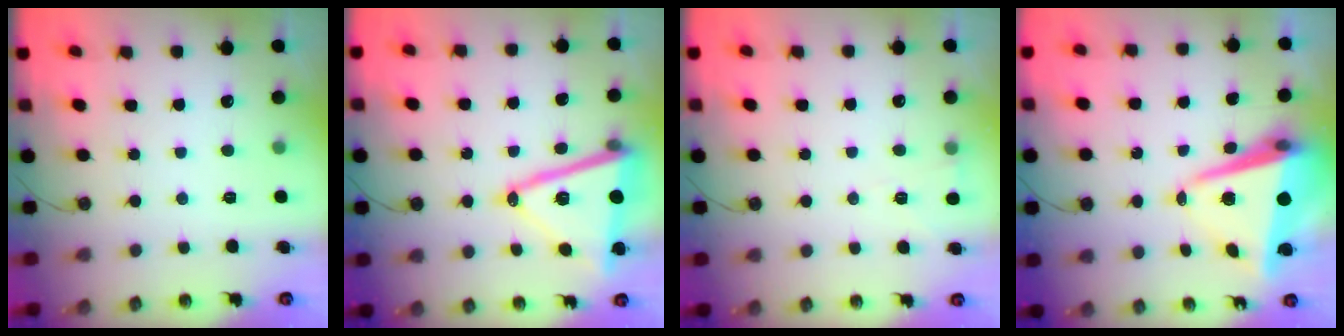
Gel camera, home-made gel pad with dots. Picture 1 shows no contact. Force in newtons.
{"total": 18.1, "press": 18.0, "slide": 2.5}
{"total": 2.5, "press": 2.4, "slide": 0.7}
{"total": 10.7, "press": 10.7, "slide": 0.9}